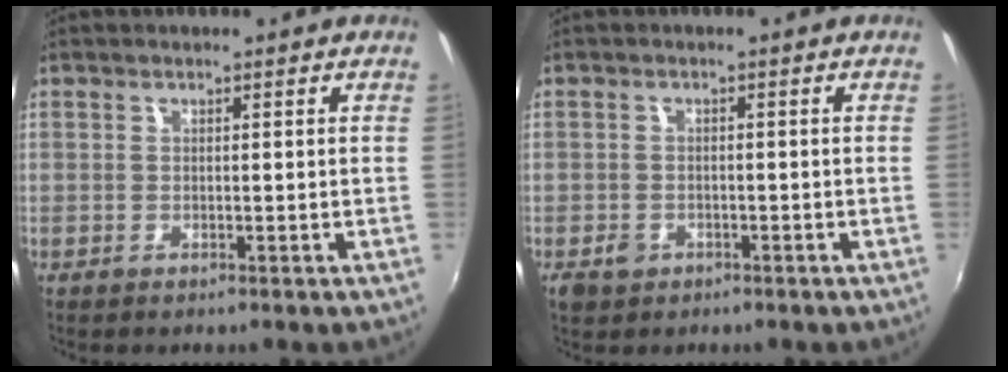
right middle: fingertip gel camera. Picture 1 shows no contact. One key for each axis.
{"total": 2.7, "fx": -1.5, "fy": 2.1, "fz": 1.0, "tx": -0.022, "ty": -0.001, "tz": -0.024}